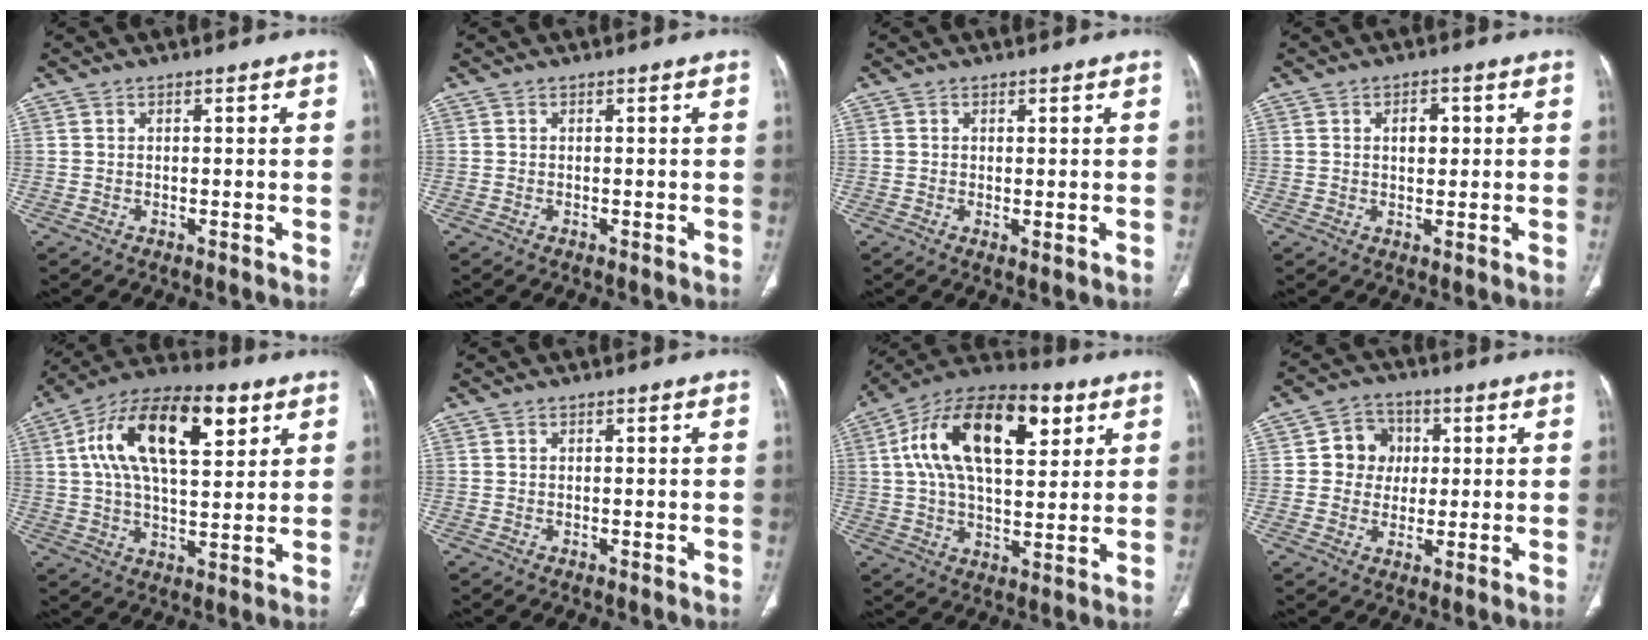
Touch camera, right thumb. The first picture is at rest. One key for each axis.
{"total": 0.0}
{"total": 1.2, "fx": 0.0, "fy": 0.4, "fz": 1.1, "tx": -0.027, "ty": -0.008, "tz": 0.001}
{"total": 3.5, "fx": 0.8, "fy": 2.2, "fz": 2.6, "tx": -0.029, "ty": 0.000, "tz": 0.012}
{"total": 20.4, "fx": 7.0, "fy": 9.6, "fz": 16.5, "tx": -0.270, "ty": 0.007, "tz": 0.111}
{"total": 0.0}
{"total": 22.6, "fx": 7.3, "fy": 11.5, "fz": 18.0, "tx": -0.293, "ty": 0.010, "tz": 0.115}
{"total": 7.4, "fx": 1.0, "fy": 6.8, "fz": 2.8, "tx": -0.002, "ty": 0.008, "tz": 0.010}